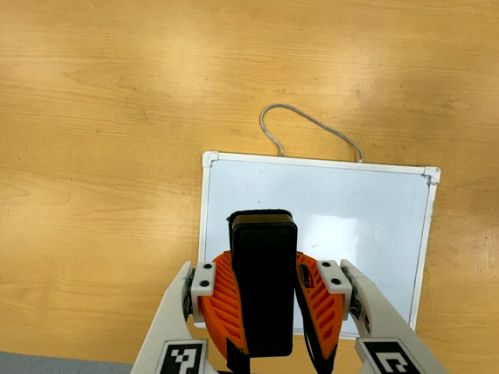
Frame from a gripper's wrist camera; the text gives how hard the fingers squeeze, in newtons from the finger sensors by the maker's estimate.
{"total": 10.0, "left": 8.6, "right": 11.3}